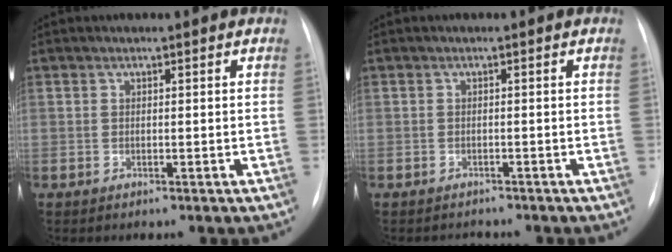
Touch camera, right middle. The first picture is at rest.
{"total": 1.6, "force": [-1.5, 0.4, -0.1], "torque": [-0.001, -0.007, -0.019]}